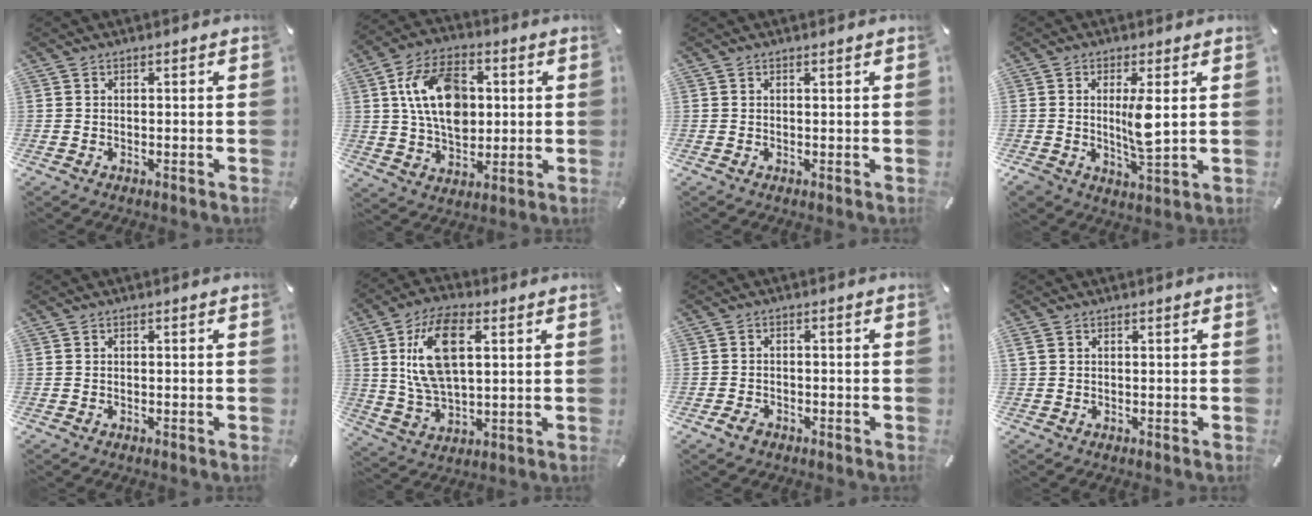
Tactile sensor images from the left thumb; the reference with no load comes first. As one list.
[{"total": 15.2, "force": [2.4, 10.3, 10.8], "torque": [-0.207, 0.013, 0.044]}, {"total": 0.0}, {"total": 7.4, "force": [1.0, 2.7, 6.8], "torque": [-0.136, -0.014, 0.009]}, {"total": 0.0}, {"total": 14.0, "force": [4.3, 7.1, 11.3], "torque": [-0.262, 0.001, 0.070]}, {"total": 2.1, "force": [-1.5, 1.3, 0.8], "torque": [-0.021, 0.005, -0.032]}, {"total": 0.7, "force": [0.3, 0.4, 0.5], "torque": [-0.012, 0.002, 0.004]}]